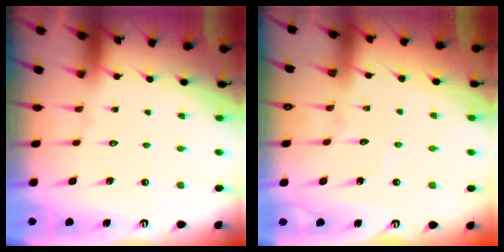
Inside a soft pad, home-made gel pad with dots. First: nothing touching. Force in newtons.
{"total": 2.7, "press": 2.7, "slide": 0.2}